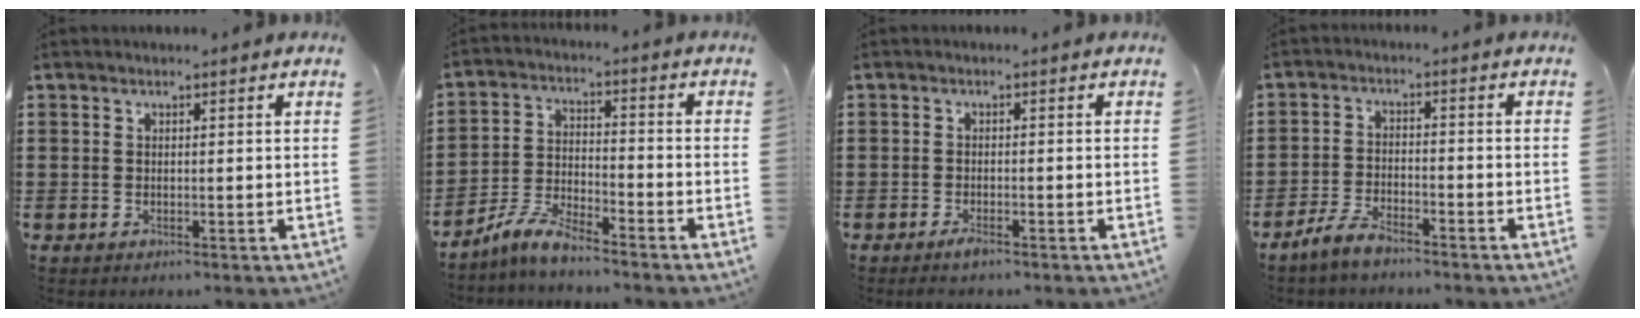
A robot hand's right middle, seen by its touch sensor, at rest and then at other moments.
{"total": 6.3, "force": [-5.7, 0.8, 2.6], "torque": [-0.070, -0.004, -0.116]}
{"total": 1.8, "force": [-1.2, 0.4, 1.4], "torque": [-0.033, -0.007, -0.023]}
{"total": 4.3, "force": [-3.8, 1.0, 1.9], "torque": [-0.053, 0.003, -0.079]}